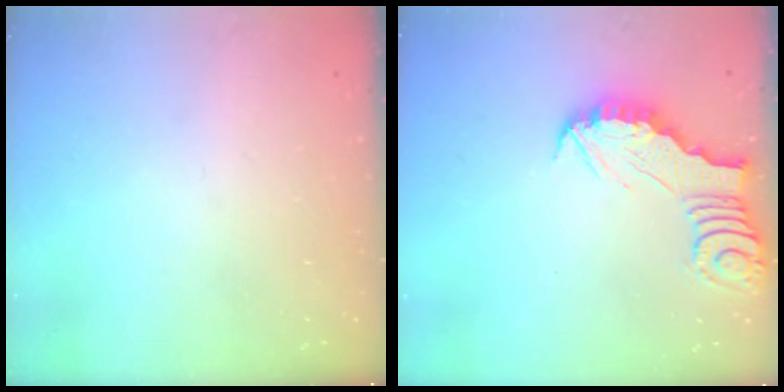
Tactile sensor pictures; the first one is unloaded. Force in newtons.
{"total": 2.7, "press": 2.7, "slide": 0.1}